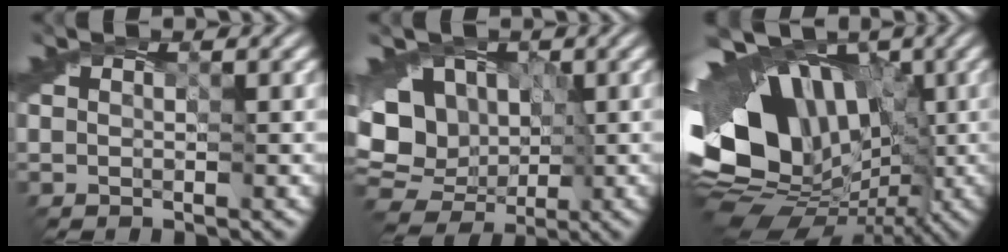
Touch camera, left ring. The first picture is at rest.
{"total": 9.6, "force": [1.1, 8.1, 5.0], "torque": [-0.075, 0.013, -0.005]}
{"total": 18.1, "force": [1.5, 13.0, 12.6], "torque": [-0.224, 0.010, 0.034]}